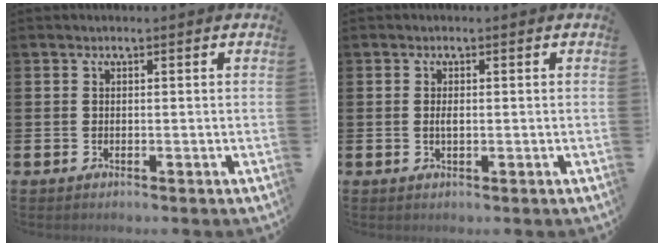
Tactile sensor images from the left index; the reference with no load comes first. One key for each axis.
{"total": 1.1, "fx": 0.1, "fy": 0.4, "fz": 1.0, "tx": -0.013, "ty": 0.001, "tz": -0.002}